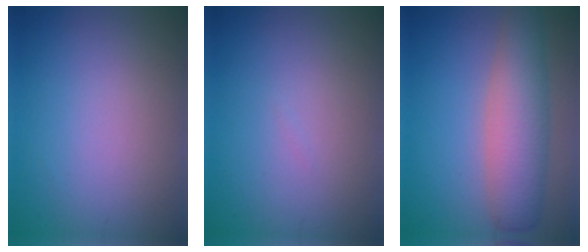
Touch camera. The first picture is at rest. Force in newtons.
{"total": 0.0}
{"total": 6.1, "press": 6.1, "slide": 0.0}